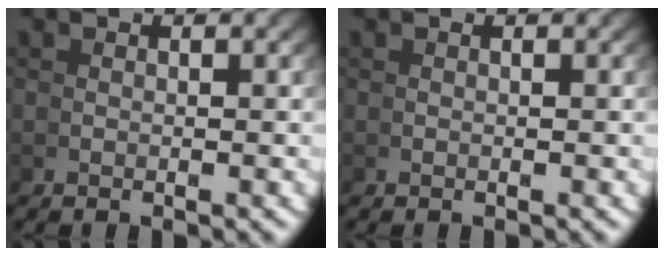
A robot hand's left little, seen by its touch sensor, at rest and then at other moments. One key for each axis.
{"total": 0.0}